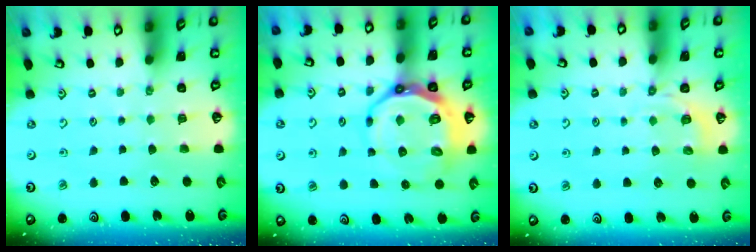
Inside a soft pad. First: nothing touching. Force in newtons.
{"total": 15.2, "press": 14.7, "slide": 3.8}
{"total": 2.9, "press": 2.2, "slide": 1.8}